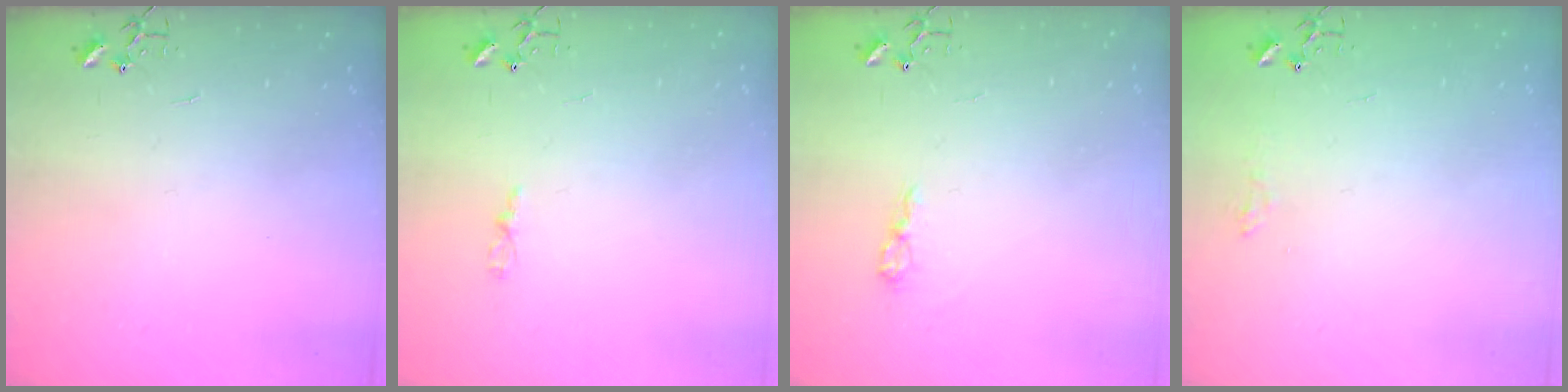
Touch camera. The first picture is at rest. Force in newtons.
{"total": 2.9, "press": 2.9, "slide": 0.4}
{"total": 4.6, "press": 4.5, "slide": 0.6}
{"total": 7.3, "press": 7.3, "slide": 0.6}